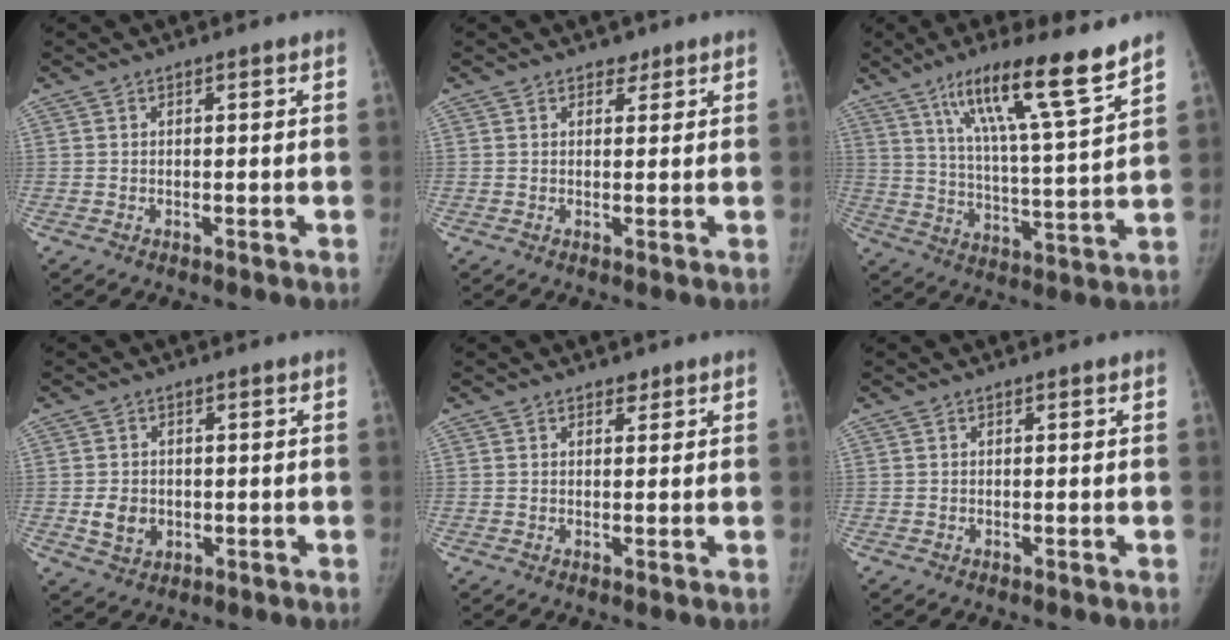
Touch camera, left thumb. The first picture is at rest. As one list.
[{"total": 1.6, "force": [1.1, 1.1, 0.3], "torque": [0.010, -0.006, 0.012]}, {"total": 17.1, "force": [11.4, 1.0, 12.7], "torque": [-0.197, -0.056, 0.188]}, {"total": 4.4, "force": [-0.4, 3.7, 2.3], "torque": [-0.025, 0.000, 0.002]}, {"total": 1.2, "force": [0.9, 0.7, 0.2], "torque": [0.006, -0.006, 0.011]}, {"total": 0.0}]